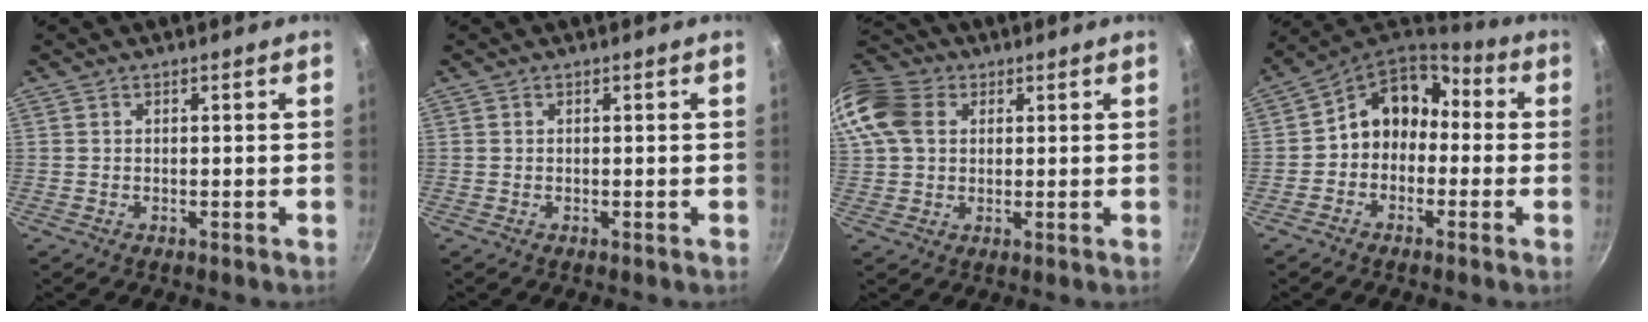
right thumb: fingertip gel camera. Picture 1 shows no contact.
{"total": 0.0}
{"total": 18.2, "force": [5.4, 14.0, 10.2], "torque": [-0.246, 0.035, 0.091]}
{"total": 11.4, "force": [-0.8, 9.5, 6.2], "torque": [-0.065, 0.058, -0.035]}